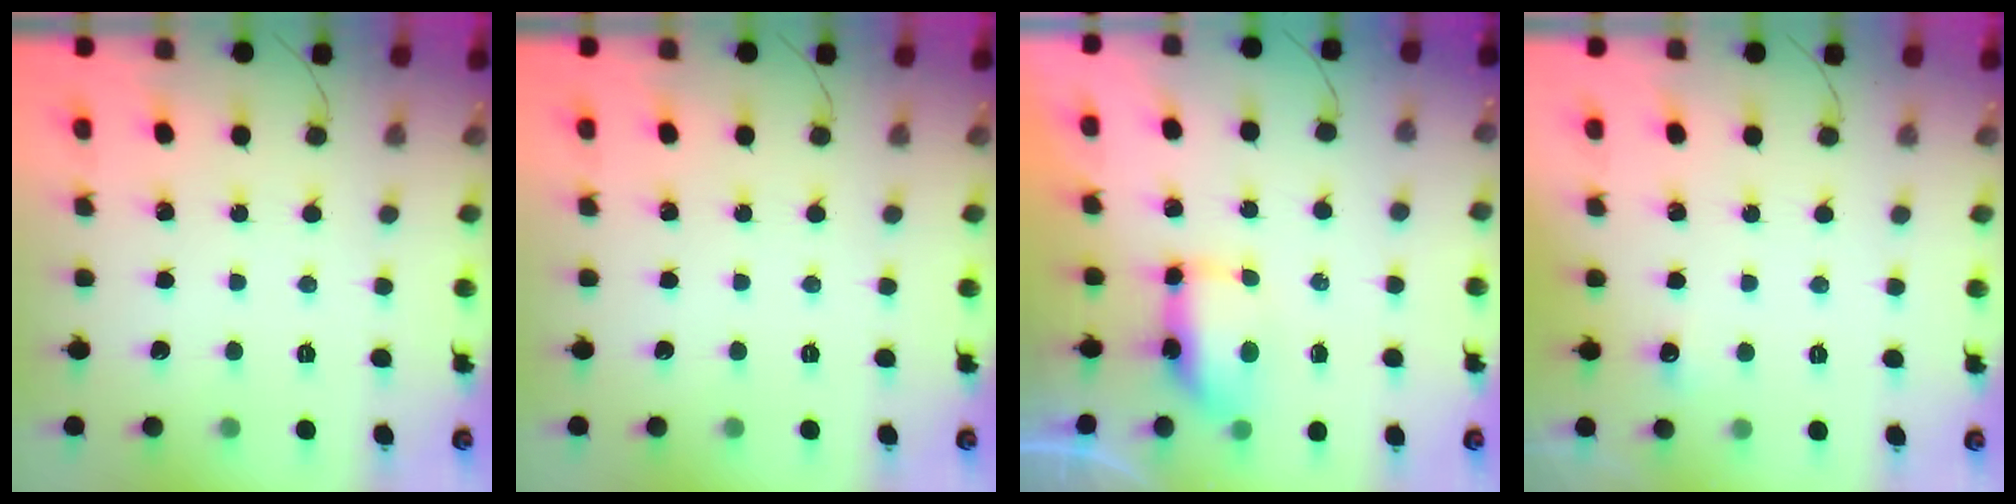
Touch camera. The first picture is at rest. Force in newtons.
{"total": 0.0}
{"total": 7.1, "press": 7.0, "slide": 1.4}
{"total": 3.9, "press": 3.7, "slide": 1.3}